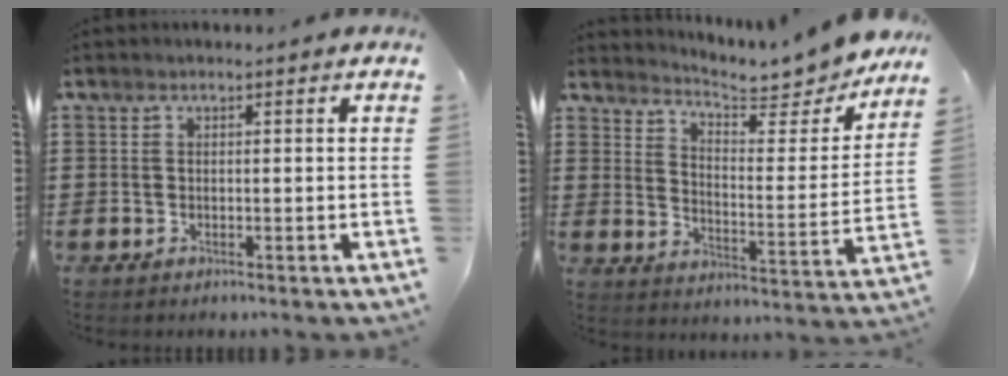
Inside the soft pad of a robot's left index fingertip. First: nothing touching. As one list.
[{"total": 6.6, "force": [6.2, 0.5, 2.1], "torque": [-0.049, -0.059, 0.102]}]